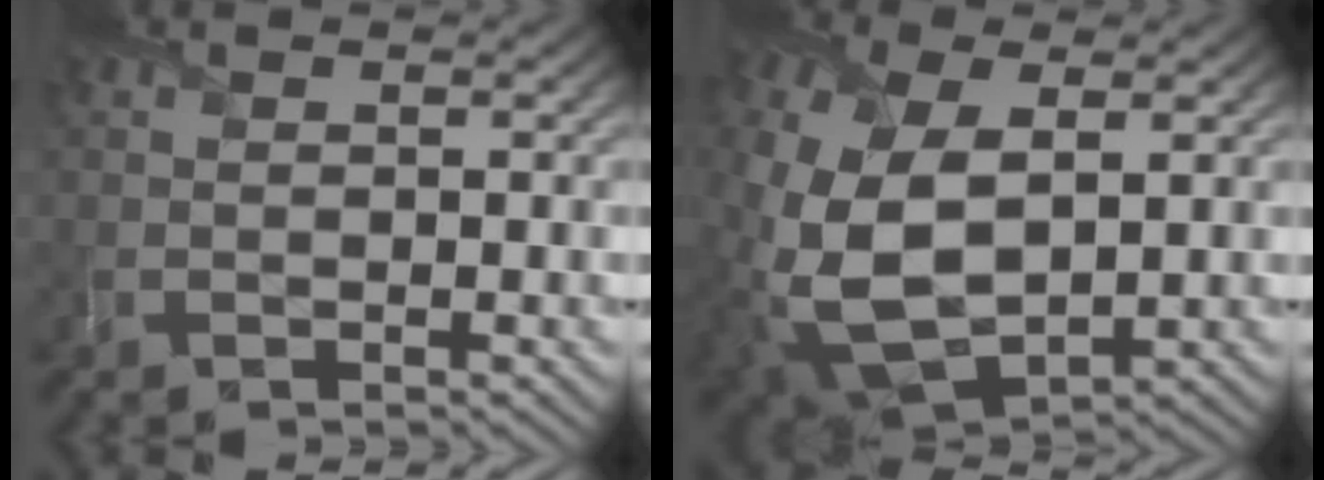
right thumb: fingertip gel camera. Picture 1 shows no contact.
{"total": 15.4, "force": [-0.8, 9.5, 12.1], "torque": [-0.312, -0.035, 0.002]}